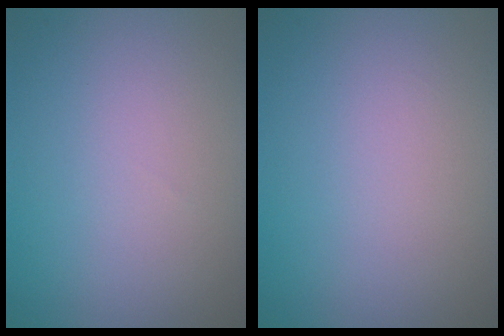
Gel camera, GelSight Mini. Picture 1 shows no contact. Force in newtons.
{"total": 0.0}